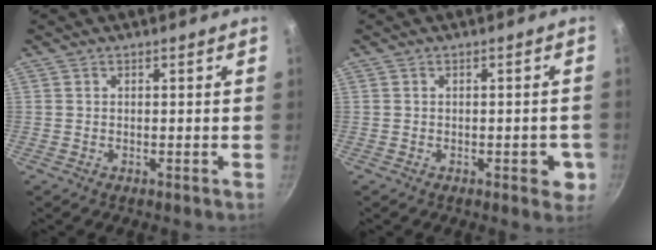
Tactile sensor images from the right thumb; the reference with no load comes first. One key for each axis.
{"total": 4.0, "fx": -1.2, "fy": 2.0, "fz": 3.3, "tx": -0.023, "ty": 0.004, "tz": -0.017}